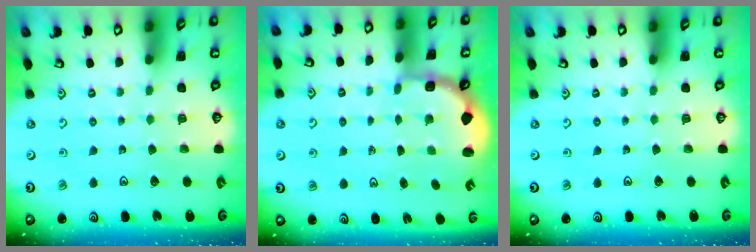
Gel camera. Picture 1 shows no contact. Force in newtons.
{"total": 2.6, "press": 1.9, "slide": 1.8}
{"total": 0.0}